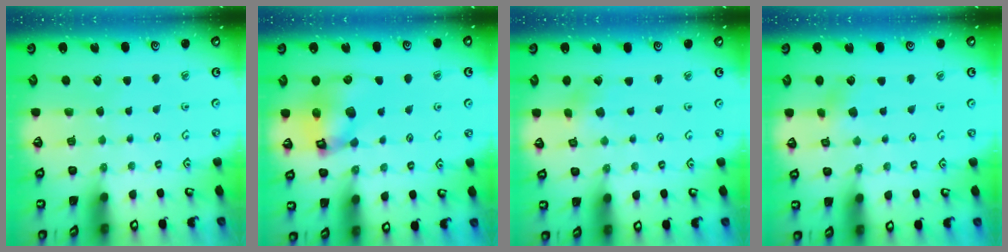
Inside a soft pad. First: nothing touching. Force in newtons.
{"total": 11.0, "press": 10.9, "slide": 1.6}
{"total": 1.8, "press": 1.8, "slide": 0.2}
{"total": 3.1, "press": 3.0, "slide": 0.5}